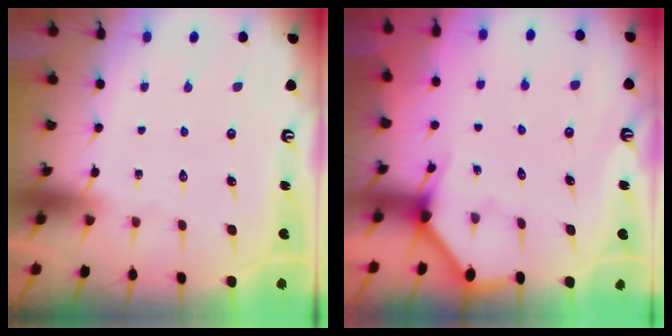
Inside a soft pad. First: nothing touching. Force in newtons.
{"total": 3.3, "press": 3.3, "slide": 0.2}